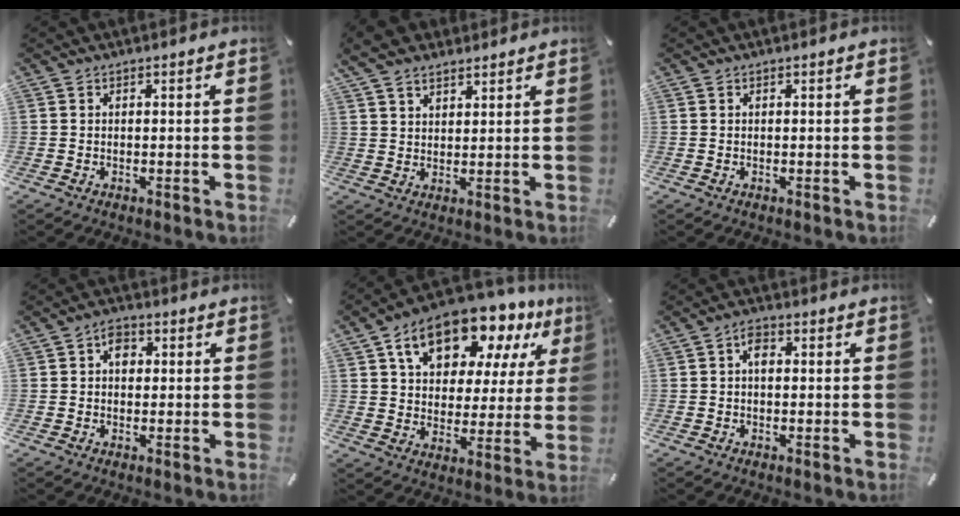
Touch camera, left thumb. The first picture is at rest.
{"total": 5.8, "force": [4.2, 3.4, 2.0], "torque": [-0.044, -0.012, 0.080]}
{"total": 0.0}
{"total": 3.4, "force": [0.5, 2.5, 2.2], "torque": [-0.030, 0.001, 0.003]}
{"total": 16.1, "force": [10.2, 9.5, 8.0], "torque": [-0.133, -0.055, 0.180]}
{"total": 2.6, "force": [0.2, 1.6, 2.1], "torque": [-0.043, 0.007, 0.002]}